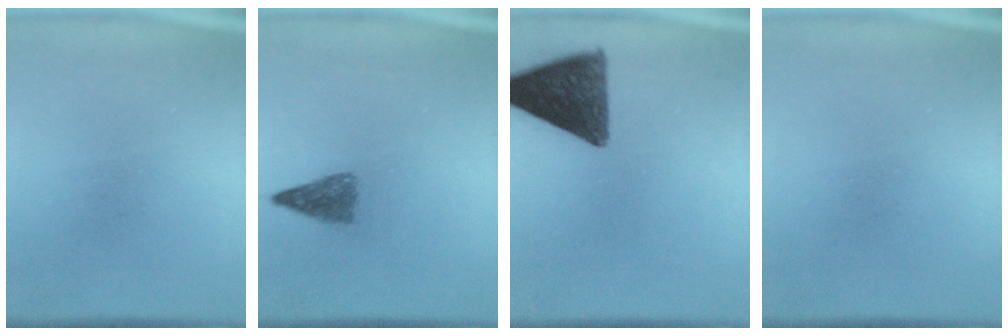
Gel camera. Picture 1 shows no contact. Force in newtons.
{"total": 2.9}
{"total": 12.0}
{"total": 0.0}